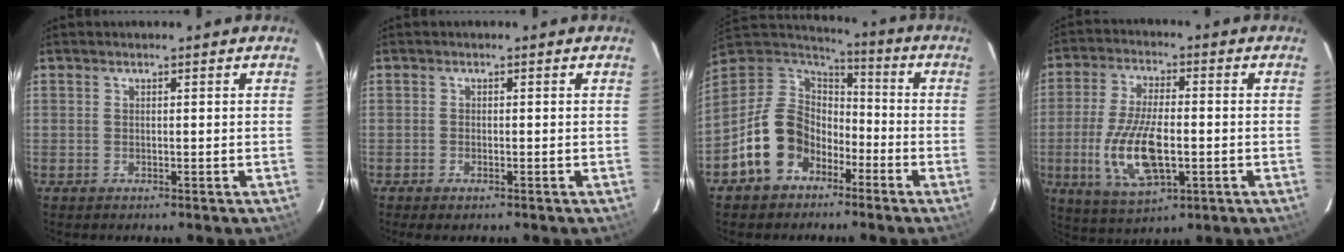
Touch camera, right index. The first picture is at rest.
{"total": 1.2, "force": [-1.0, 0.4, 0.6], "torque": [-0.015, -0.003, -0.019]}
{"total": 14.3, "force": [-7.0, 10.9, 6.1], "torque": [-0.150, 0.023, -0.114]}
{"total": 13.7, "force": [-3.1, 5.5, 12.1], "torque": [-0.251, -0.011, -0.051]}